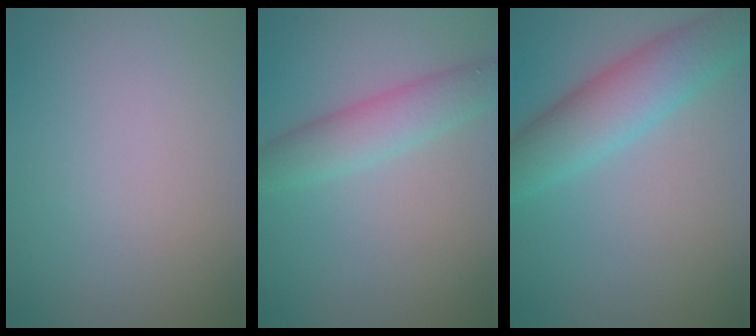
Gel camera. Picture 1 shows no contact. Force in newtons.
{"total": 3.8, "press": 3.8, "slide": 0.1}
{"total": 5.9, "press": 5.9, "slide": 0.1}